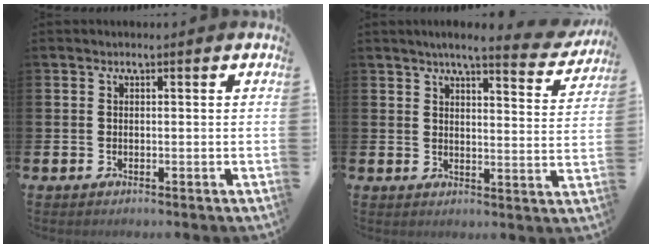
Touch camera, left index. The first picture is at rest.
{"total": 5.2, "force": [4.6, 0.4, 2.4], "torque": [-0.053, -0.028, 0.074]}